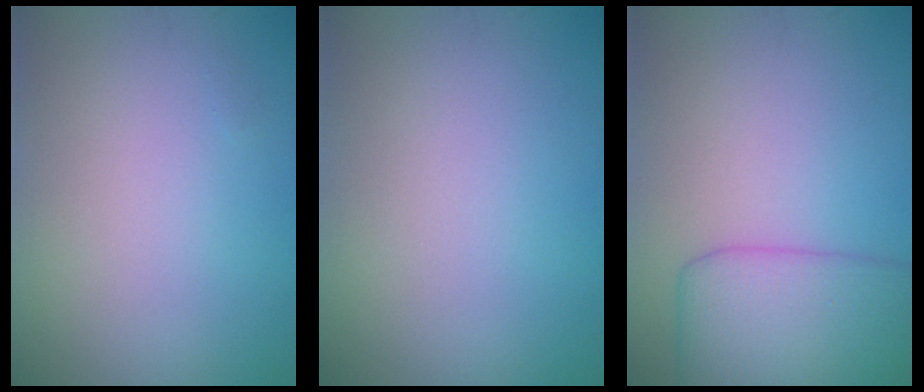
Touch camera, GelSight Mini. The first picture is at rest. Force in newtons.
{"total": 0.0}
{"total": 6.5, "press": 6.4, "slide": 0.2}